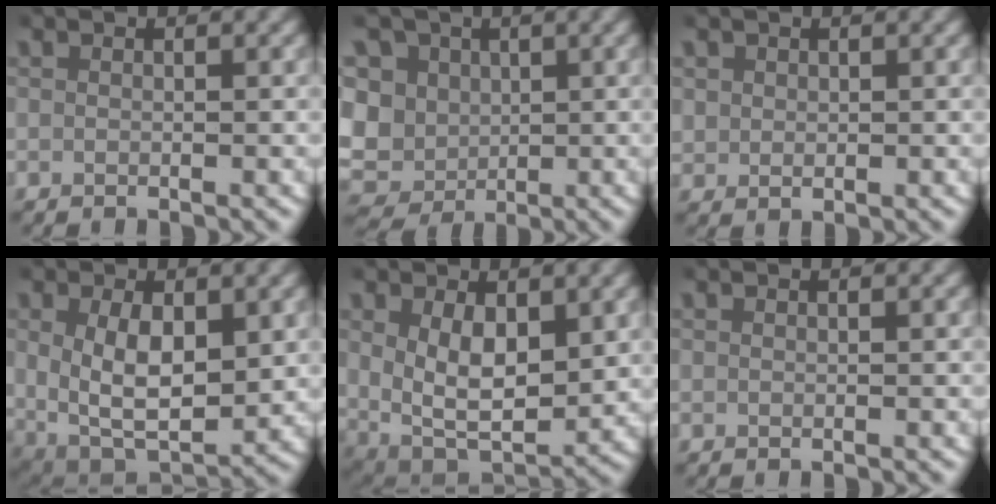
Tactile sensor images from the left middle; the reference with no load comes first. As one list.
[{"total": 13.3, "force": [0.2, 12.5, 4.8], "torque": [-0.149, -0.032, 0.001]}, {"total": 1.7, "force": [0.8, 1.4, 0.7], "torque": [-0.016, -0.006, 0.023]}, {"total": 8.3, "force": [-0.7, 6.0, 5.7], "torque": [-0.120, -0.043, 0.007]}, {"total": 8.0, "force": [-0.1, 6.0, 5.3], "torque": [-0.116, -0.042, 0.010]}, {"total": 0.0}]